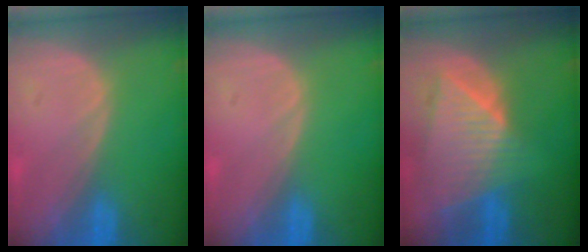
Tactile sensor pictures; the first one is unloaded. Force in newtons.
{"total": 0.0}
{"total": 8.9, "press": 7.9, "slide": 4.2}